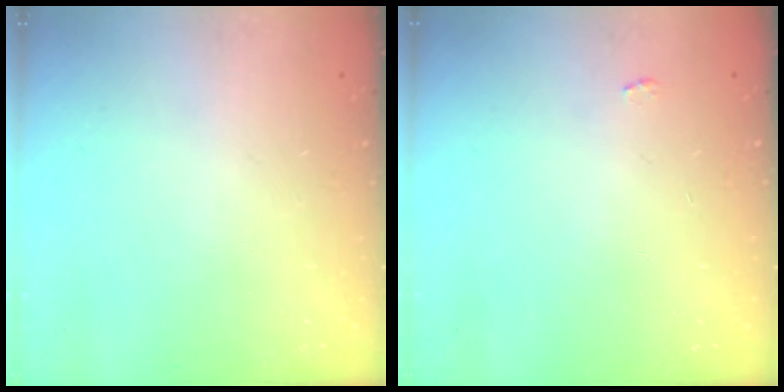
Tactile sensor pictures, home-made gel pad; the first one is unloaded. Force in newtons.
{"total": 2.2, "press": 2.1, "slide": 0.3}